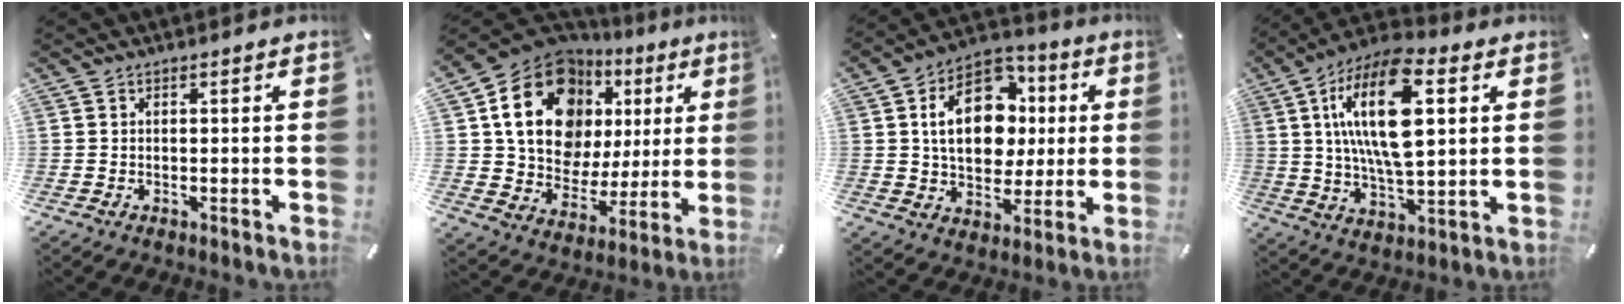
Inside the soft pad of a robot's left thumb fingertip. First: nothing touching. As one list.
[{"total": 20.4, "force": [8.5, 14.8, 11.2], "torque": [-0.183, -0.048, 0.153]}, {"total": 17.3, "force": [2.6, 12.9, 11.2], "torque": [-0.182, 0.006, 0.049]}, {"total": 19.4, "force": [5.9, 8.6, 16.4], "torque": [-0.332, -0.010, 0.090]}]